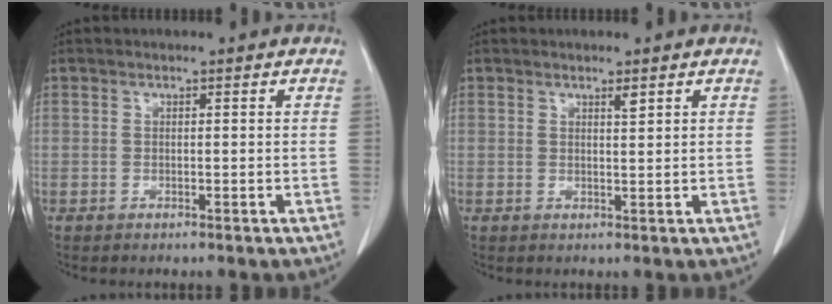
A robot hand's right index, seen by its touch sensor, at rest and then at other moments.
{"total": 1.0, "force": [0.7, 0.1, 0.7], "torque": [-0.015, -0.006, 0.012]}